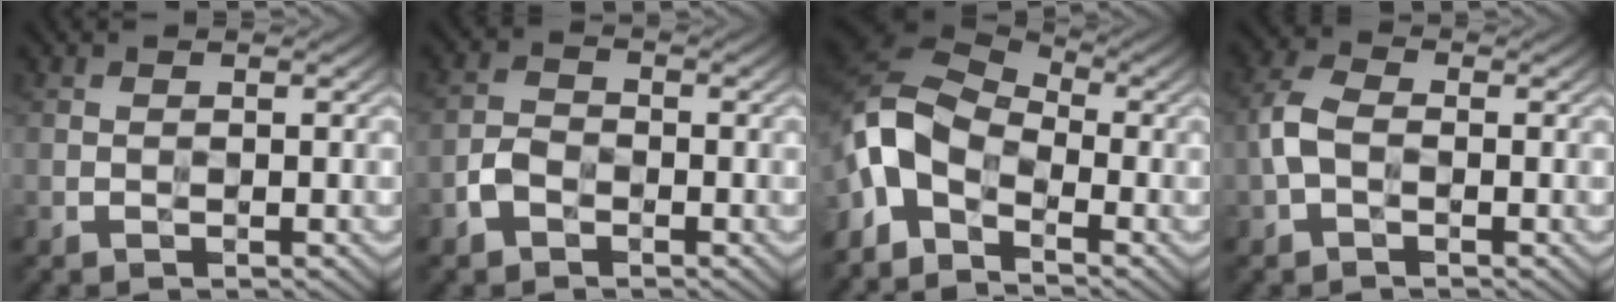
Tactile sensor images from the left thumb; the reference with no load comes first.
{"total": 2.9, "force": [-1.7, 1.9, 1.3], "torque": [-0.028, 0.003, -0.042]}
{"total": 8.6, "force": [-4.3, 4.5, 6.0], "torque": [-0.132, 0.009, -0.109]}
{"total": 3.8, "force": [-0.8, 2.4, 2.8], "torque": [-0.072, 0.009, -0.025]}